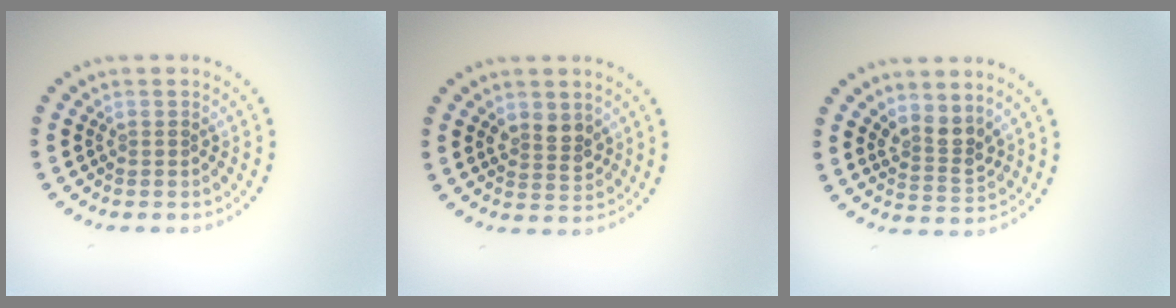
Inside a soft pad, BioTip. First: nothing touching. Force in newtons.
{"total": 2.4, "press": 2.3, "slide": 0.7}
{"total": 2.7, "press": 2.3, "slide": 1.5}